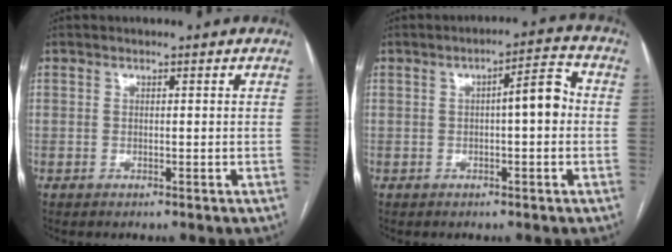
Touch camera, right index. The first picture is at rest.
{"total": 5.5, "force": [0.1, 1.0, 5.4], "torque": [-0.076, 0.021, -0.003]}